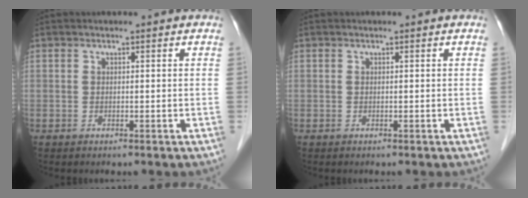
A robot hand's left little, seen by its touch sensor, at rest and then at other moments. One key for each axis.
{"total": 0.0}